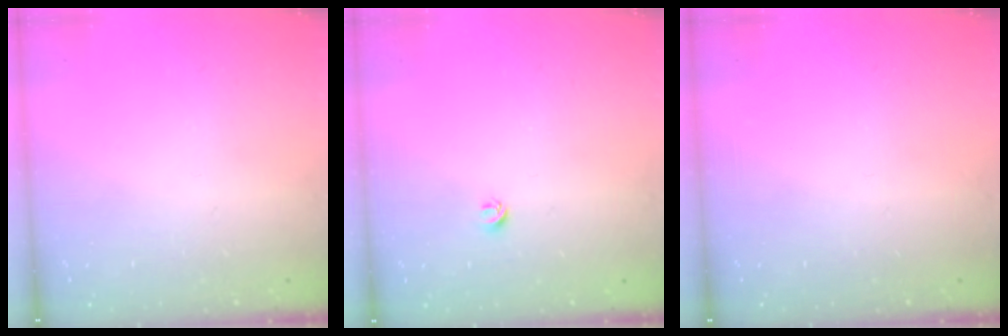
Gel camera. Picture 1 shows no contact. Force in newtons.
{"total": 3.9, "press": 3.8, "slide": 0.3}
{"total": 0.0}